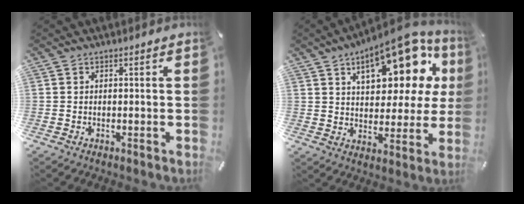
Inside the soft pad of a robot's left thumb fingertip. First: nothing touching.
{"total": 19.1, "force": [9.5, 9.7, 13.3], "torque": [-0.181, -0.047, 0.156]}